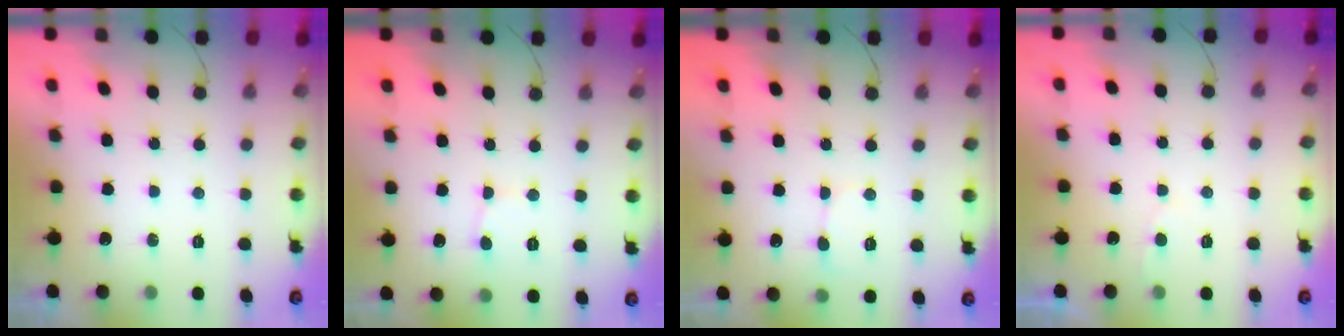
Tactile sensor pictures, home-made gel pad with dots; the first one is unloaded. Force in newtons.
{"total": 3.3, "press": 3.3, "slide": 0.2}
{"total": 6.8, "press": 6.8, "slide": 0.7}
{"total": 2.2, "press": 2.2, "slide": 0.2}